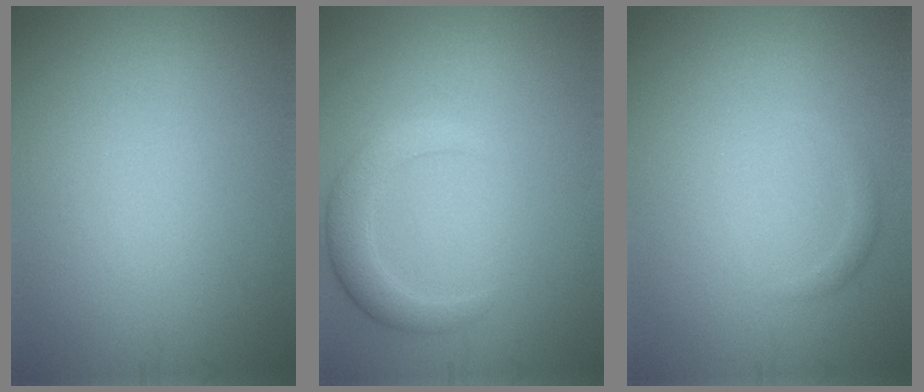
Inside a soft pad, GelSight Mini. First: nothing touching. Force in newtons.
{"total": 3.1, "press": 3.0, "slide": 0.3}
{"total": 0.8, "press": 0.8, "slide": 0.1}